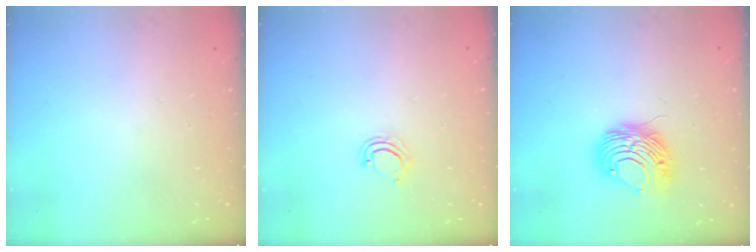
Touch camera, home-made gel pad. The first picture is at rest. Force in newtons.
{"total": 2.2, "press": 2.2, "slide": 0.1}
{"total": 9.1, "press": 9.1, "slide": 0.6}